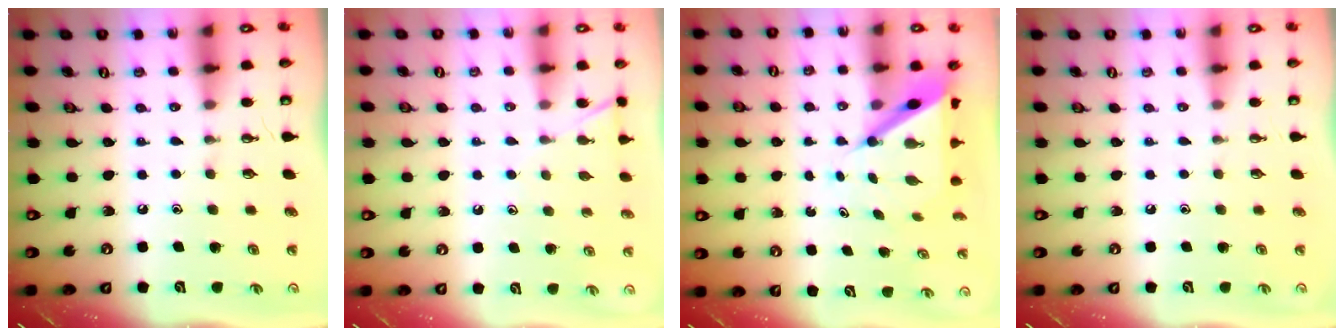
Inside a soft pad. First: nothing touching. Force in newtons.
{"total": 6.3, "press": 6.3, "slide": 0.6}
{"total": 6.7, "press": 6.7, "slide": 0.7}
{"total": 0.0}